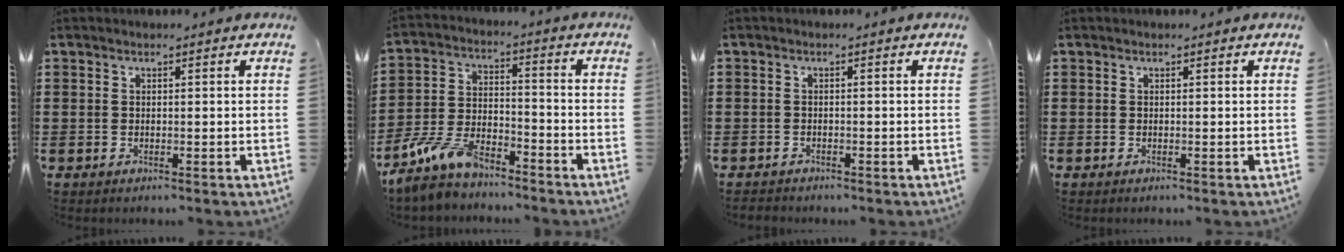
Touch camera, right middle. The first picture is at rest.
{"total": 8.3, "force": [-7.0, 2.7, 3.7], "torque": [-0.089, 0.006, -0.139]}
{"total": 1.0, "force": [-0.9, 0.5, -0.1], "torque": [0.001, 0.005, -0.020]}
{"total": 0.0}